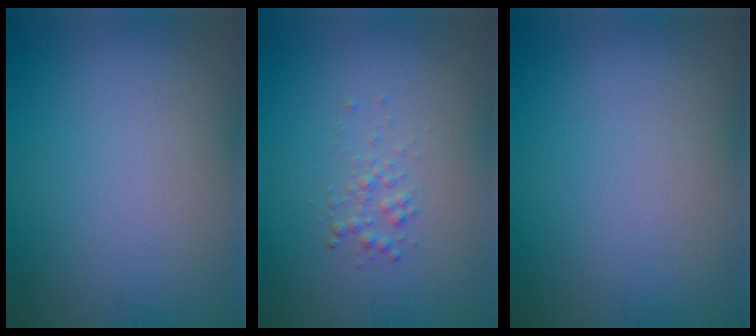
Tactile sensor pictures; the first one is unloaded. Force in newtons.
{"total": 1.1, "press": 1.1, "slide": 0.1}
{"total": 0.0}